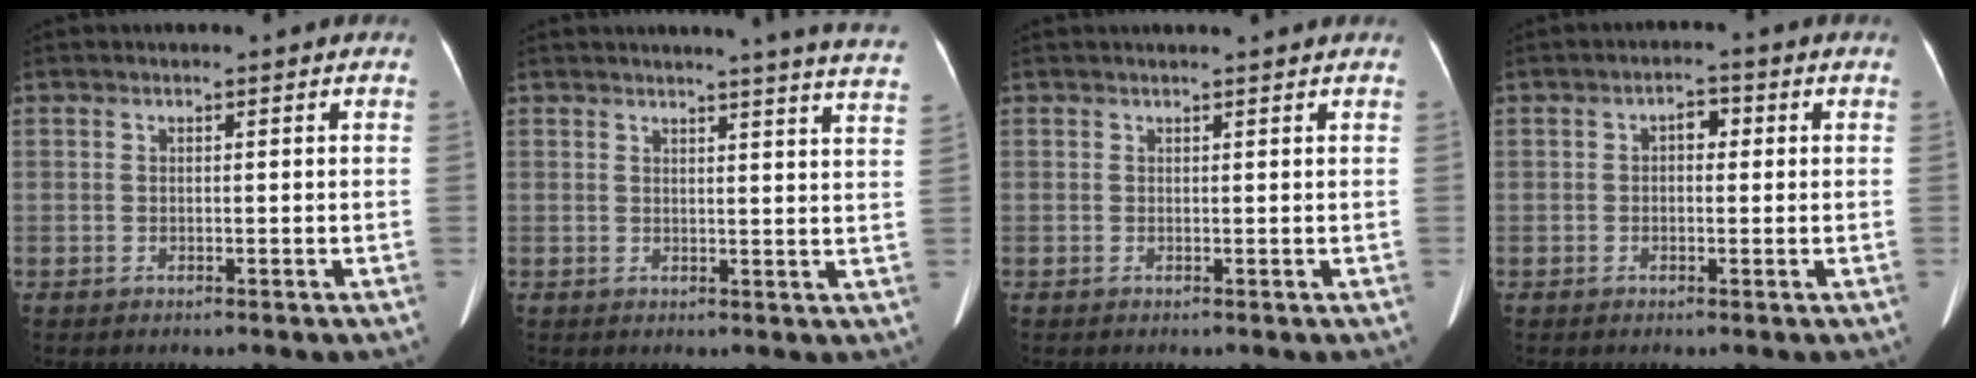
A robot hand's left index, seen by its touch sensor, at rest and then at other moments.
{"total": 14.5, "force": [13.5, -1.1, 5.3], "torque": [-0.065, -0.072, 0.134]}
{"total": 2.0, "force": [1.9, -0.2, 0.5], "torque": [-0.009, 0.010, 0.026]}
{"total": 2.9, "force": [0.3, 1.6, 2.4], "torque": [-0.035, 0.021, 0.000]}